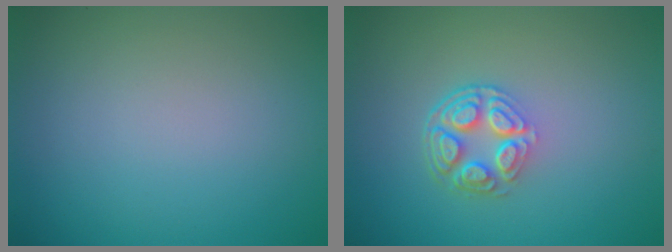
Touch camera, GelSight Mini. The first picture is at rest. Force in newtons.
{"total": 4.4, "press": 3.3, "slide": 2.9}